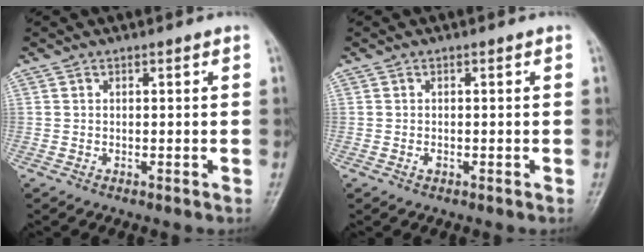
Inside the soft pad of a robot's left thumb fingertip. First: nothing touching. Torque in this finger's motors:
{"motor_torque": [-0.10, 0.04, 0.10, 0.01, 0.00]}